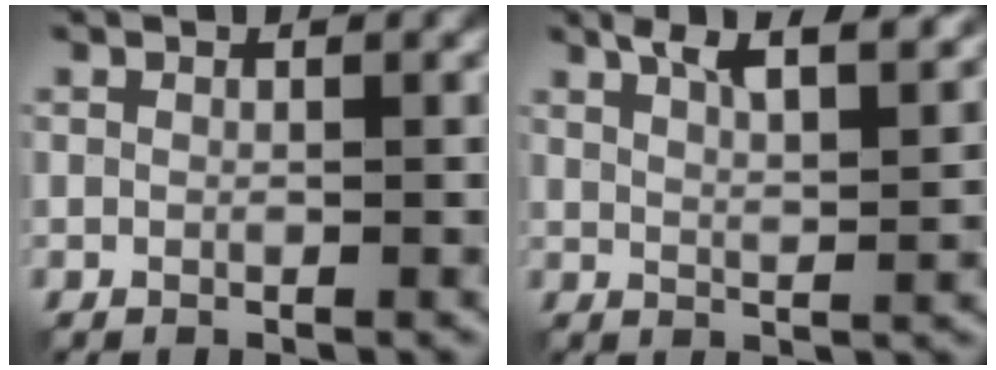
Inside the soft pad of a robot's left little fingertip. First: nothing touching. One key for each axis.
{"total": 7.9, "fx": 5.2, "fy": 2.5, "fz": 5.3, "tx": -0.057, "ty": 0.027, "tz": 0.050}